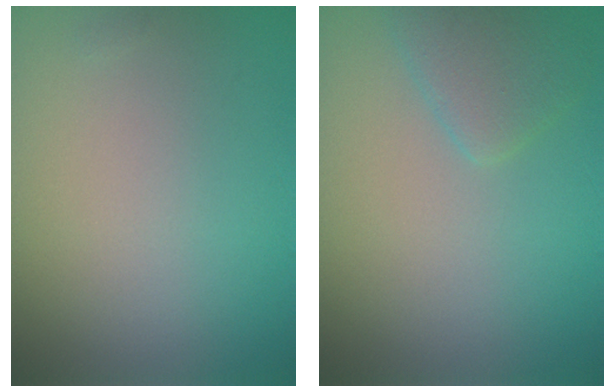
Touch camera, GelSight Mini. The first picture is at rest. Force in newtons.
{"total": 2.5, "press": 2.5, "slide": 0.2}